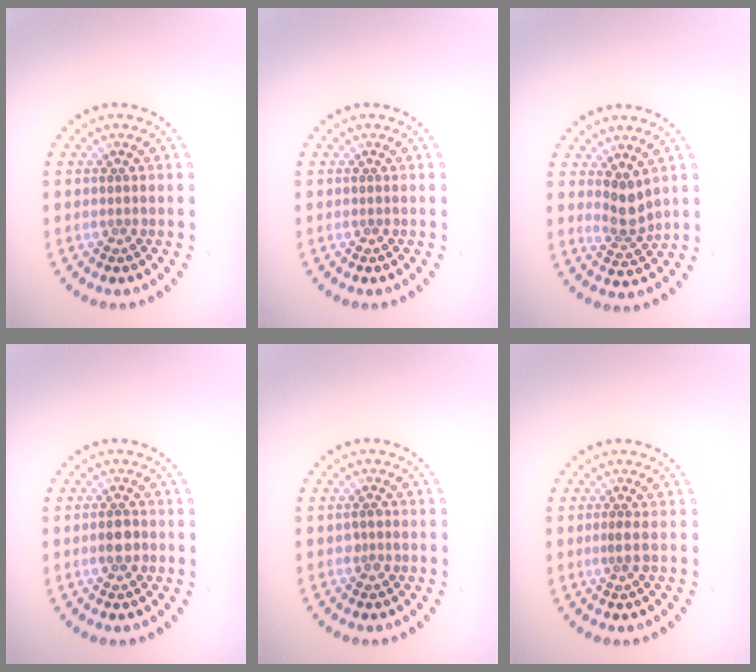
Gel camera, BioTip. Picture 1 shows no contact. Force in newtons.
{"total": 0.0}
{"total": 2.5, "press": 1.9, "slide": 1.6}
{"total": 1.8, "press": 1.8, "slide": 0.4}
{"total": 0.7, "press": 0.6, "slide": 0.1}
{"total": 0.8, "press": 0.4, "slide": 0.6}